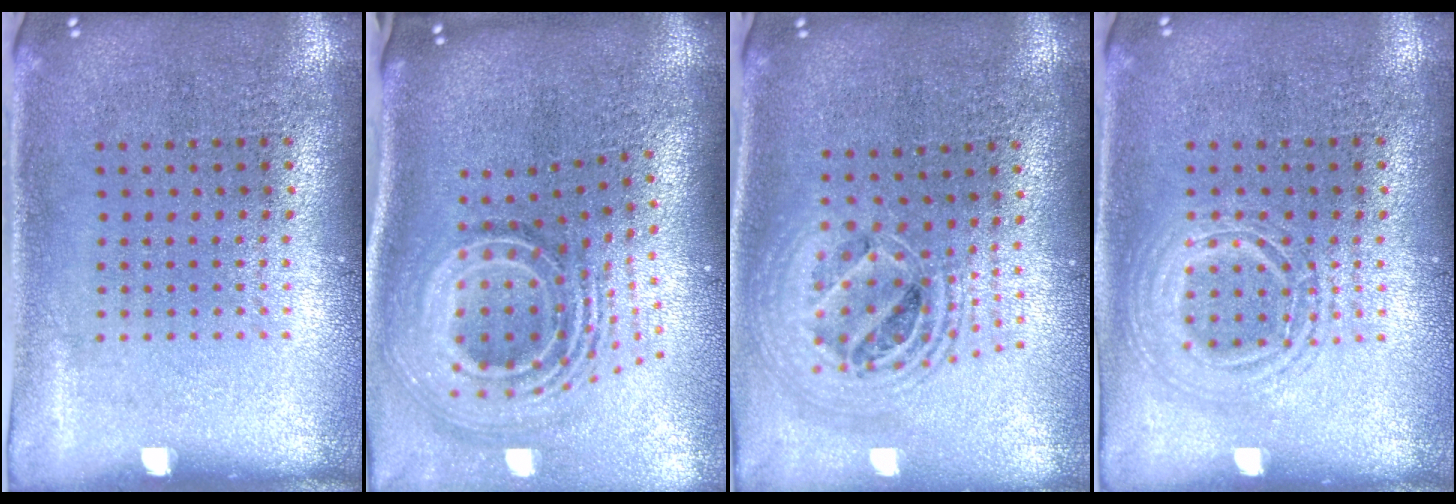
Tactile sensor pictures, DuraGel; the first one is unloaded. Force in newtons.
{"total": 2.8, "press": 1.8, "slide": 2.1}
{"total": 2.1, "press": 1.7, "slide": 1.3}
{"total": 2.3, "press": 2.3, "slide": 0.2}